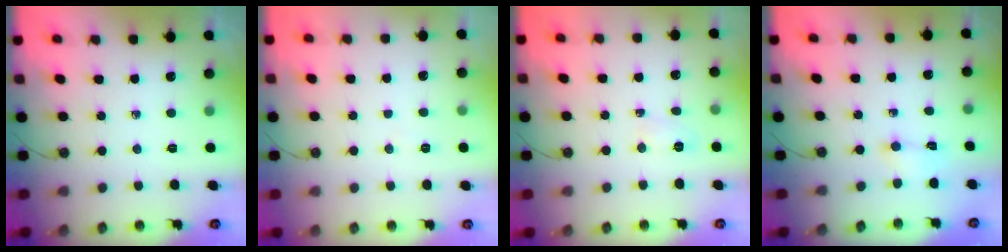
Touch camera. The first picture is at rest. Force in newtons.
{"total": 3.5, "press": 3.5, "slide": 0.5}
{"total": 3.0, "press": 2.9, "slide": 0.8}
{"total": 1.9, "press": 1.7, "slide": 0.7}